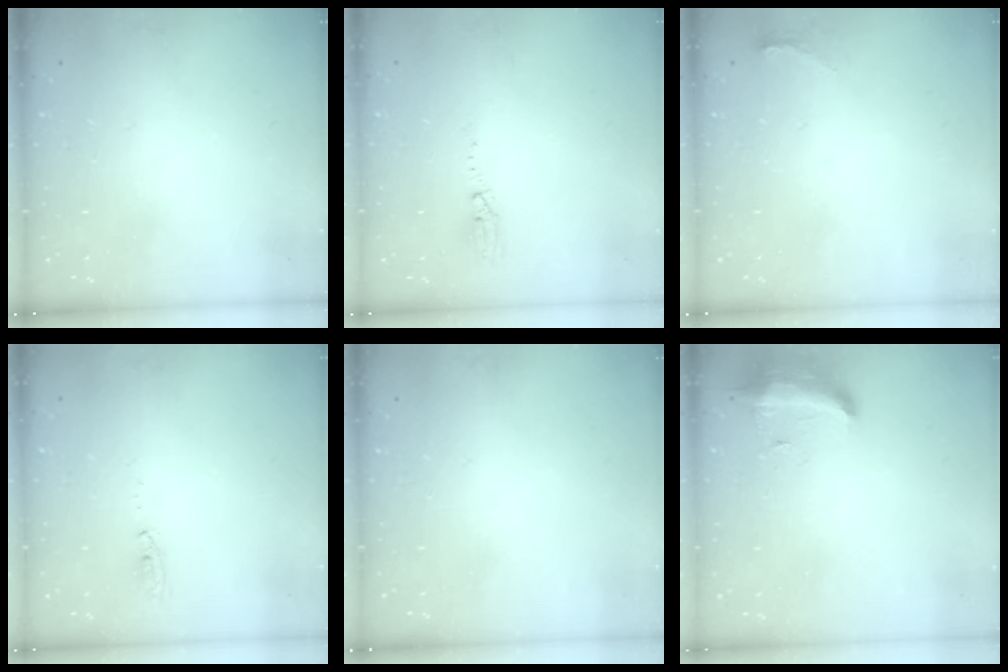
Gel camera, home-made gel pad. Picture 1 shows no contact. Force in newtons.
{"total": 14.6, "press": 5.0, "slide": 13.7}
{"total": 3.7, "press": 3.4, "slide": 1.5}
{"total": 4.1, "press": 3.1, "slide": 2.6}
{"total": 0.0}
{"total": 12.2, "press": 9.7, "slide": 7.4}